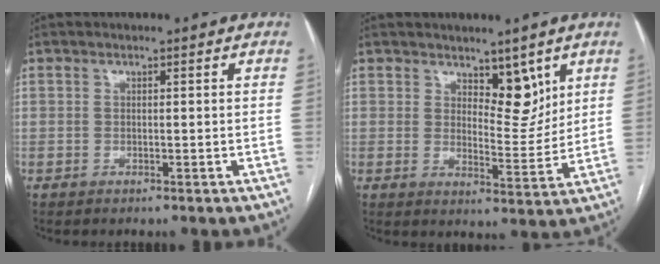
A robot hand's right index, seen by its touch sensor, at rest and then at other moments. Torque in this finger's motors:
{"motor_torque": [-0.01, 0.31, 0.09, 0.00]}